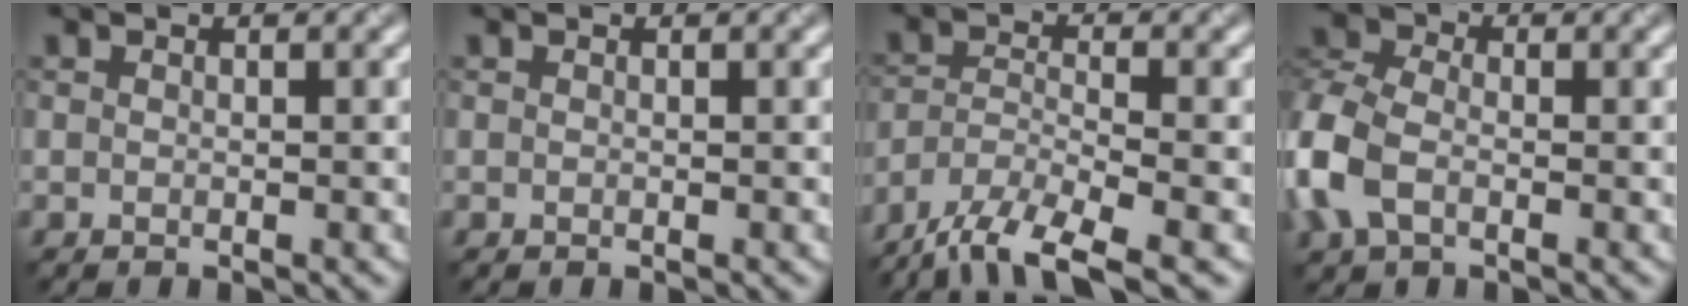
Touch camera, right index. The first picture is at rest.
{"total": 0.0}
{"total": 8.4, "force": [-6.6, 2.2, 4.7], "torque": [-0.092, -0.012, -0.126]}
{"total": 6.1, "force": [-1.6, 4.1, 4.2], "torque": [-0.115, 0.006, -0.049]}